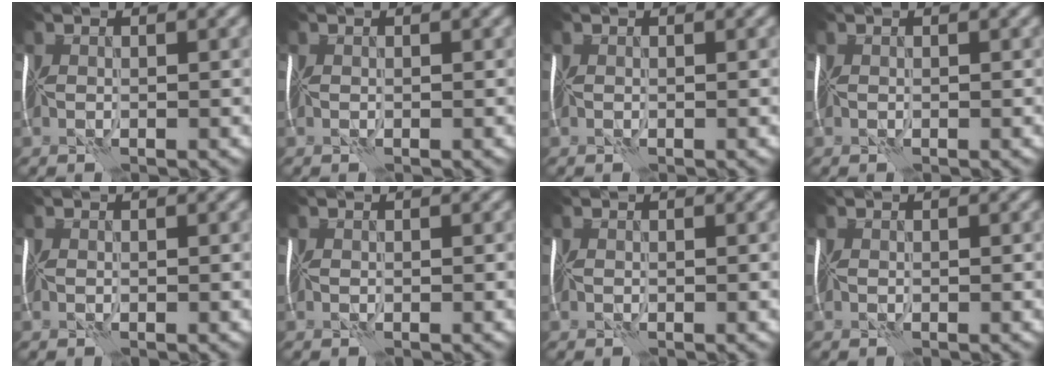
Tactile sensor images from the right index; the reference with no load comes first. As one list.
[{"total": 0.0}, {"total": 0.0}, {"total": 0.0}, {"total": 0.0}, {"total": 0.0}, {"total": 0.0}, {"total": 0.0}]